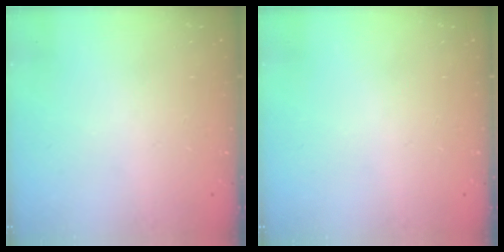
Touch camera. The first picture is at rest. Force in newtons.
{"total": 0.0}